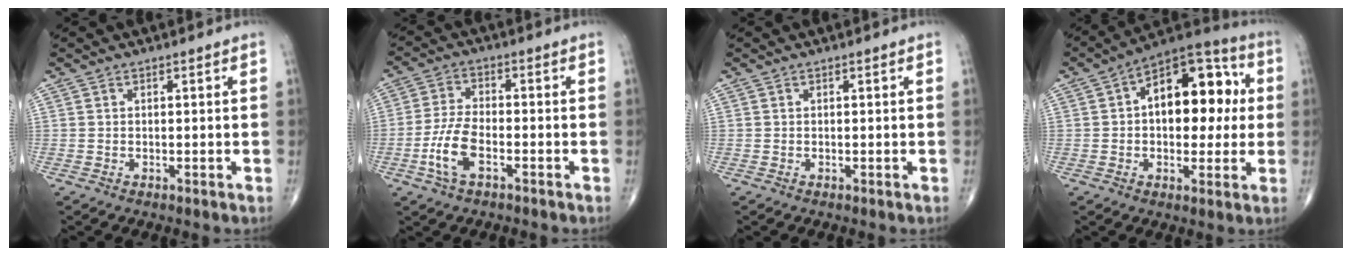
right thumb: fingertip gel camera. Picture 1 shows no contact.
{"total": 7.4, "force": [-3.0, 3.2, 5.9], "torque": [-0.129, 0.020, -0.061]}
{"total": 0.0}
{"total": 17.3, "force": [2.2, 9.9, 14.0], "torque": [-0.157, 0.028, 0.024]}